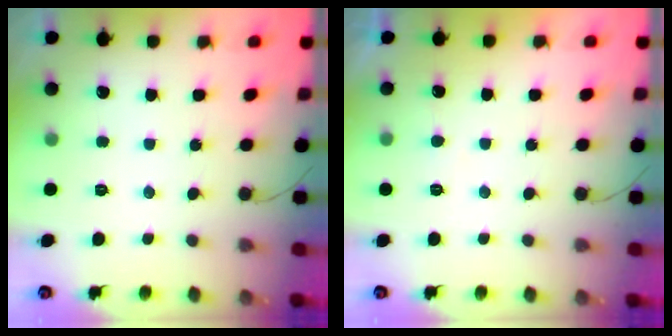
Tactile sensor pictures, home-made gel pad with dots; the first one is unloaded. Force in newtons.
{"total": 4.1, "press": 4.1, "slide": 0.3}